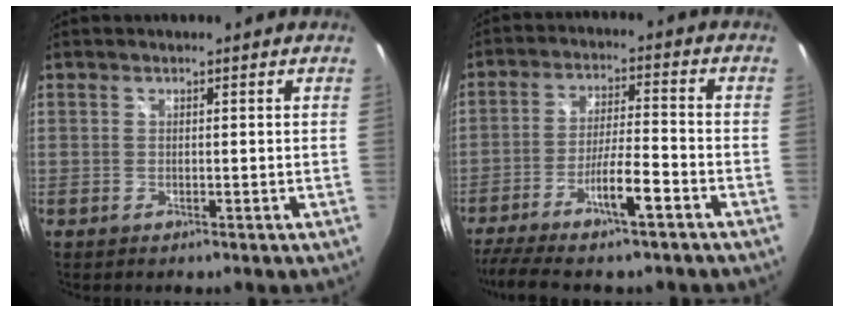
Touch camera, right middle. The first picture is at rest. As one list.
[{"total": 11.5, "force": [-8.3, 0.5, 7.9], "torque": [-0.168, -0.011, -0.146]}]